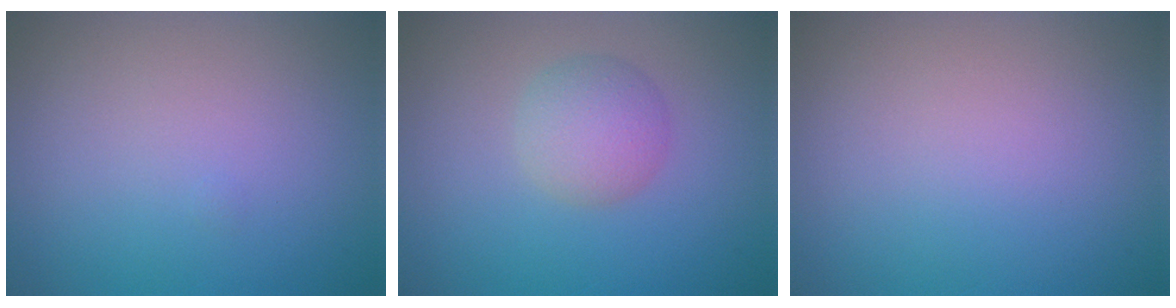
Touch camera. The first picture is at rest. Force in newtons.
{"total": 3.0, "press": 3.0, "slide": 0.0}
{"total": 0.0}